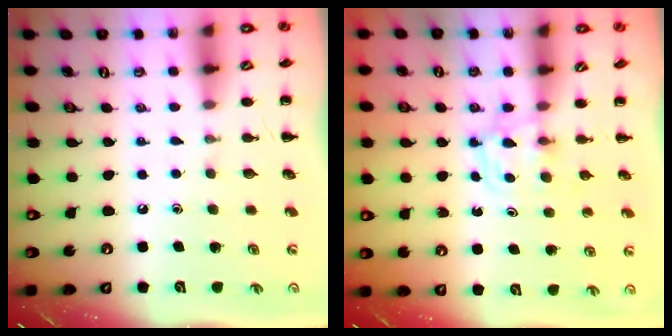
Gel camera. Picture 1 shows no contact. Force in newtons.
{"total": 2.9, "press": 2.6, "slide": 1.2}